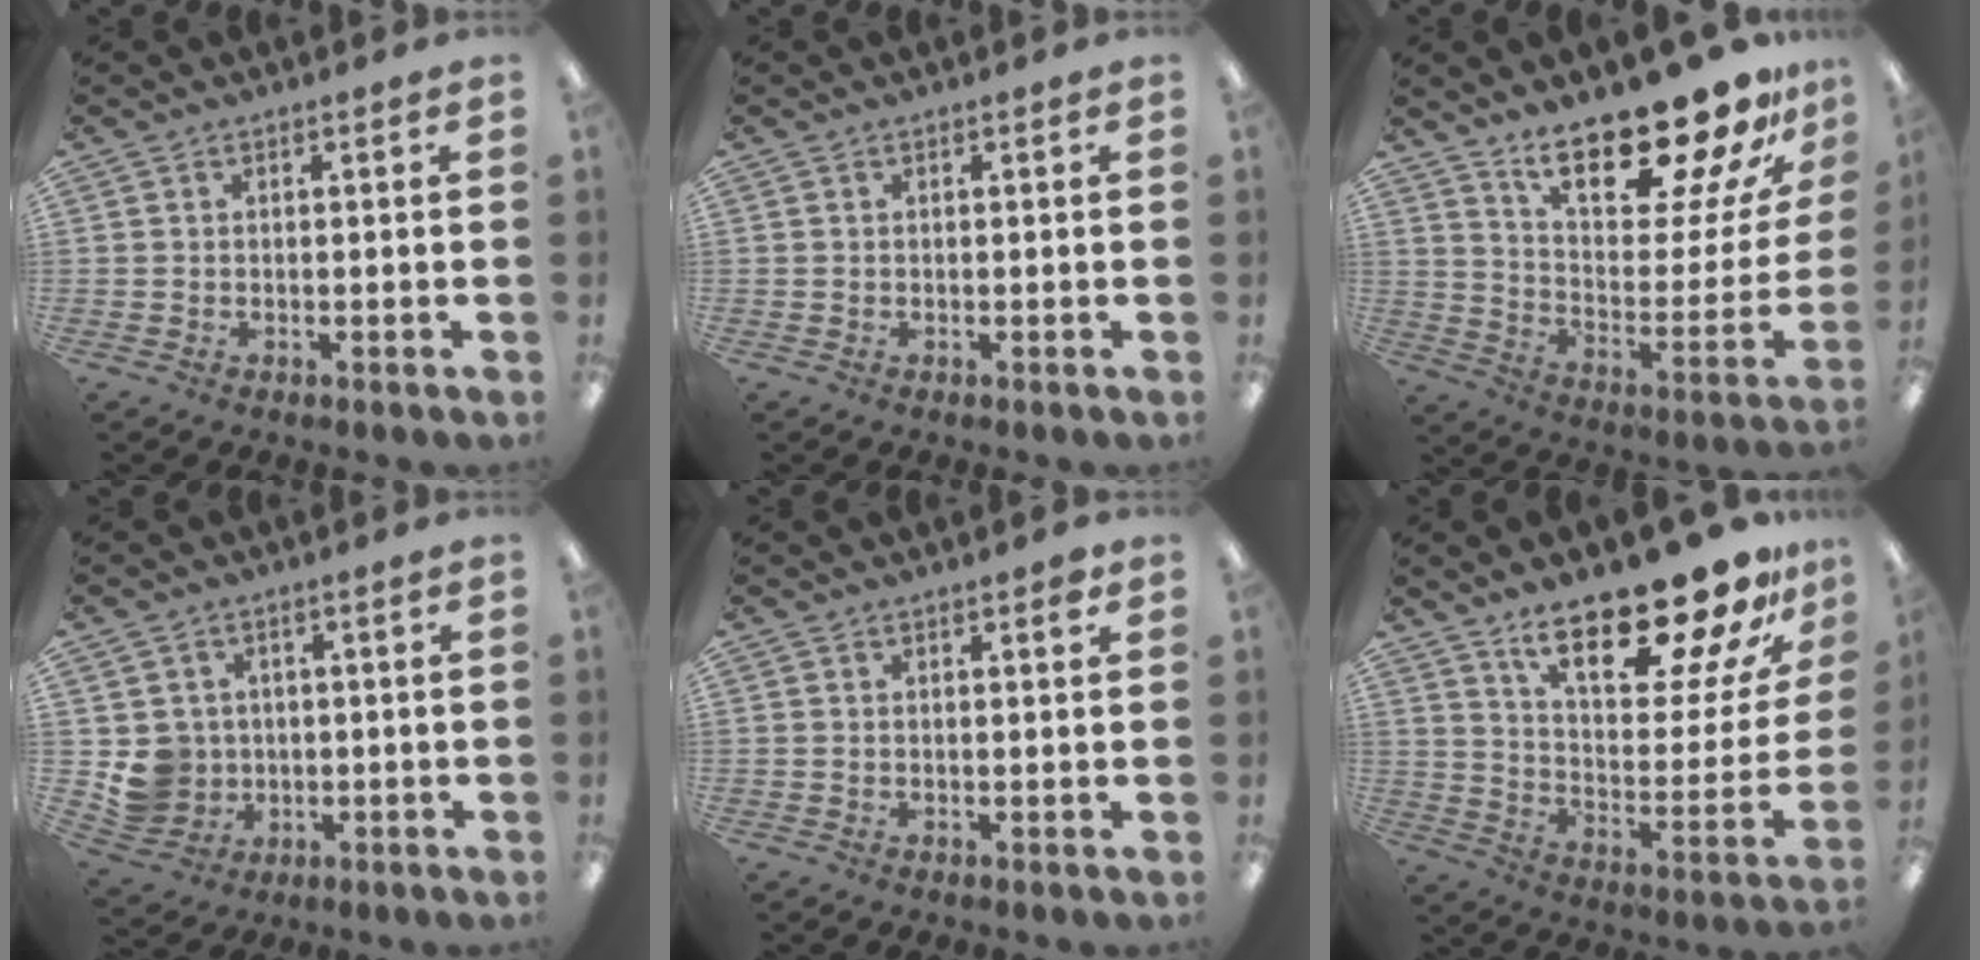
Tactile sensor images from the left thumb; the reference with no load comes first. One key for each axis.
{"total": 0.0}
{"total": 23.3, "fx": 18.8, "fy": 5.7, "fz": 12.5, "tx": -0.175, "ty": -0.146, "tz": 0.308}
{"total": 7.1, "fx": 0.7, "fy": 7.0, "fz": 1.2, "tx": -0.040, "ty": 0.003, "tz": 0.022}
{"total": 1.4, "fx": 1.2, "fy": 0.2, "fz": 0.8, "tx": -0.010, "ty": -0.003, "tz": 0.018}
{"total": 24.5, "fx": 18.6, "fy": 6.6, "fz": 14.5, "tx": -0.209, "ty": -0.129, "tz": 0.302}